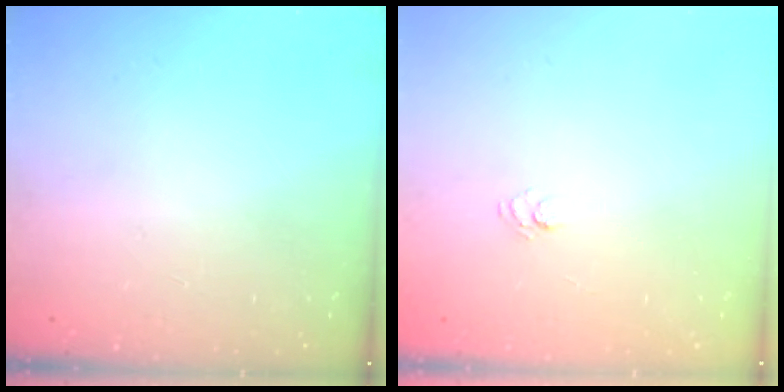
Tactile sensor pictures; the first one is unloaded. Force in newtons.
{"total": 4.2, "press": 4.0, "slide": 1.2}